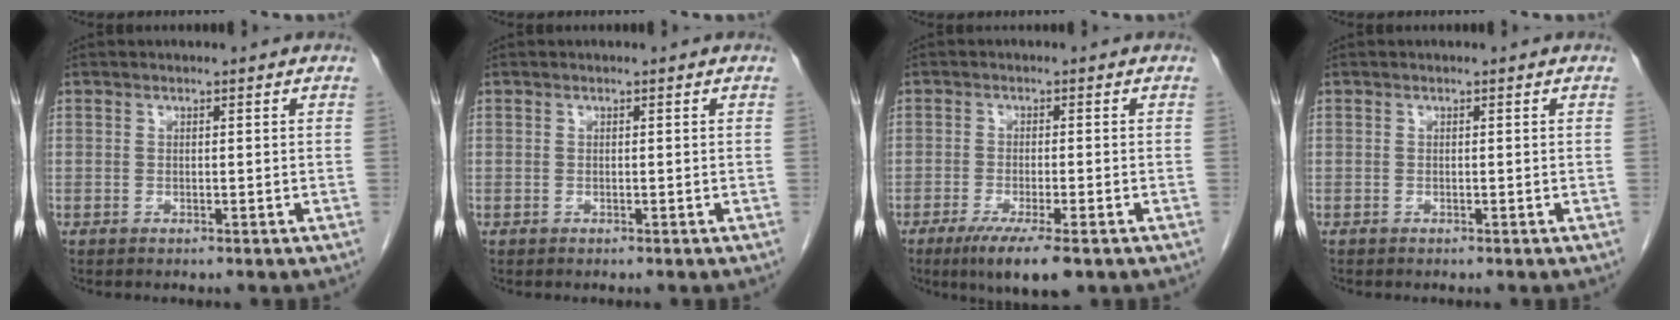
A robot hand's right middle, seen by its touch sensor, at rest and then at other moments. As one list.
[{"total": 0.0}, {"total": 7.7, "force": [-4.8, 1.1, 5.8], "torque": [-0.095, -0.020, -0.073]}, {"total": 0.0}]